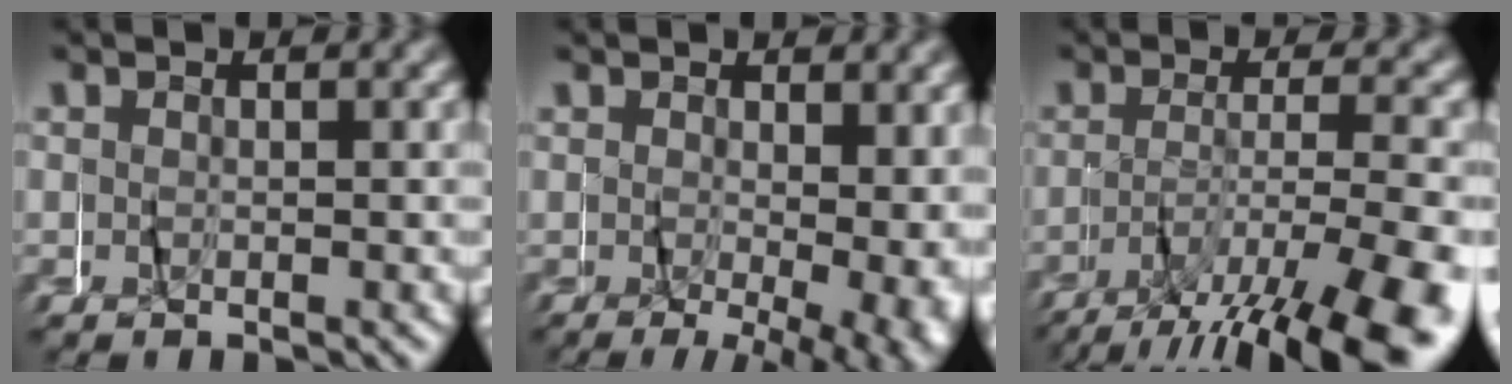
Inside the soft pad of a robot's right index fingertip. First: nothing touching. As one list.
[{"total": 6.0, "force": [-0.6, 2.0, 5.6], "torque": [-0.078, -0.015, 0.000]}, {"total": 8.7, "force": [-5.4, 1.3, 6.7], "torque": [-0.100, -0.020, -0.079]}]